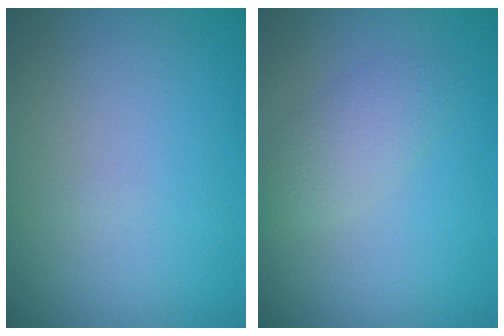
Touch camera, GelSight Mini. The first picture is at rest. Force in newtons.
{"total": 2.4, "press": 2.4, "slide": 0.0}